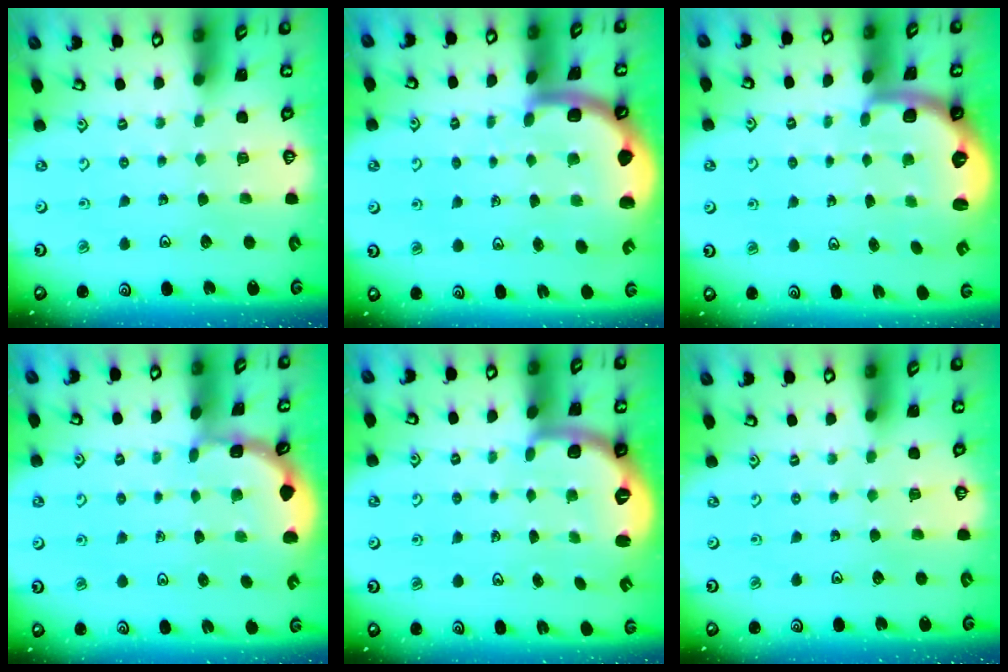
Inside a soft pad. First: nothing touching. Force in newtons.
{"total": 5.4, "press": 5.1, "slide": 1.8}
{"total": 2.1, "press": 2.0, "slide": 0.8}
{"total": 1.7, "press": 1.7, "slide": 0.1}
{"total": 2.8, "press": 1.9, "slide": 2.0}
{"total": 0.0}